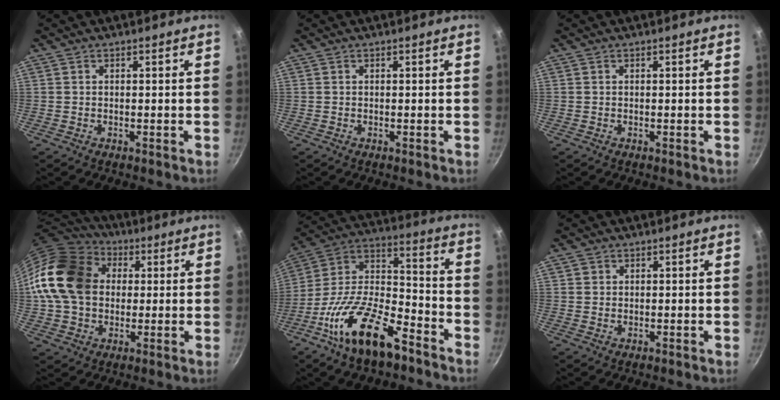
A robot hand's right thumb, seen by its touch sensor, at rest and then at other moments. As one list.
[{"total": 0.0}, {"total": 0.0}, {"total": 19.8, "force": [2.8, 15.4, 12.1], "torque": [-0.212, 0.034, 0.042]}, {"total": 20.7, "force": [-11.7, 9.0, 14.4], "torque": [-0.237, 0.080, -0.226]}, {"total": 1.2, "force": [0.5, 1.1, 0.3], "torque": [0.002, 0.001, 0.007]}]